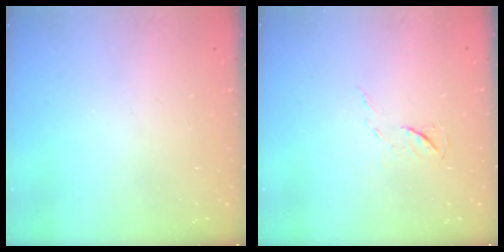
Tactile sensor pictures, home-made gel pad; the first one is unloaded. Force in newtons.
{"total": 5.2, "press": 5.1, "slide": 0.8}